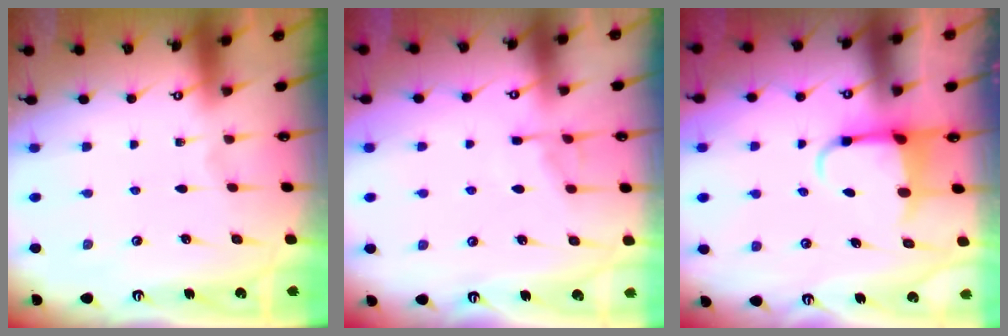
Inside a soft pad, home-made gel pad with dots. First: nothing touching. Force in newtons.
{"total": 5.9, "press": 5.8, "slide": 0.7}
{"total": 3.8, "press": 3.7, "slide": 1.0}